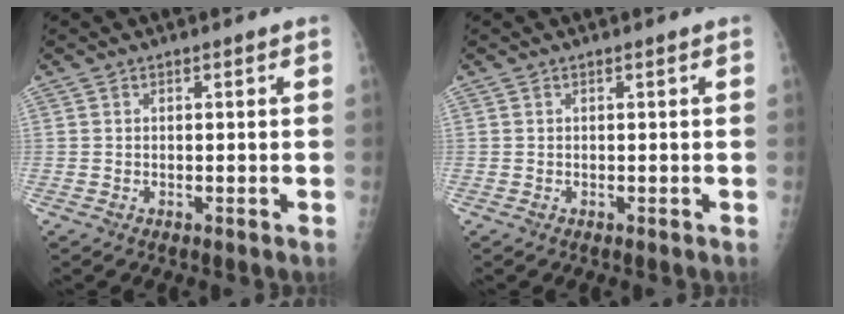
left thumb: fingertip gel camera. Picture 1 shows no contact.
{"total": 0.0}